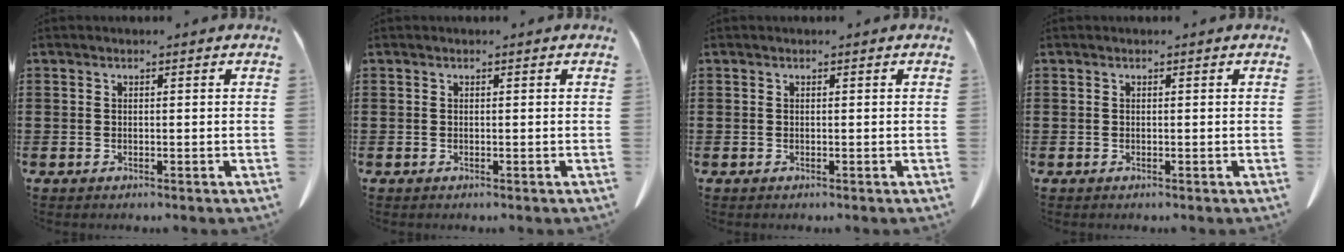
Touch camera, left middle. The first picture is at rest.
{"total": 0.0}
{"total": 0.0}
{"total": 0.0}